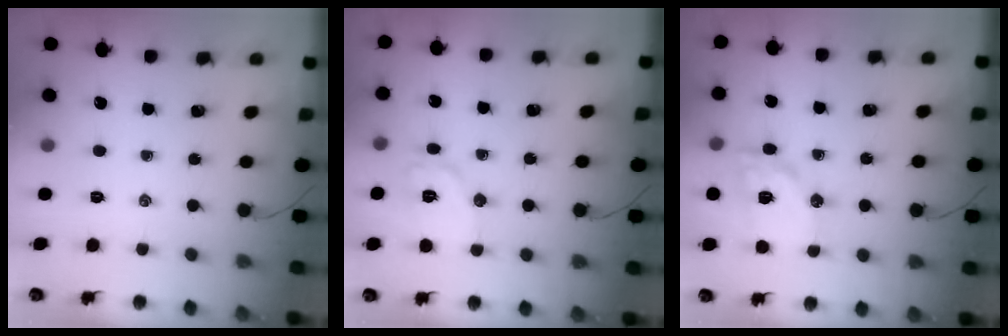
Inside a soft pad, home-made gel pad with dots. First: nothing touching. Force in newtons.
{"total": 8.9, "press": 8.9, "slide": 0.1}
{"total": 13.5, "press": 13.4, "slide": 2.0}